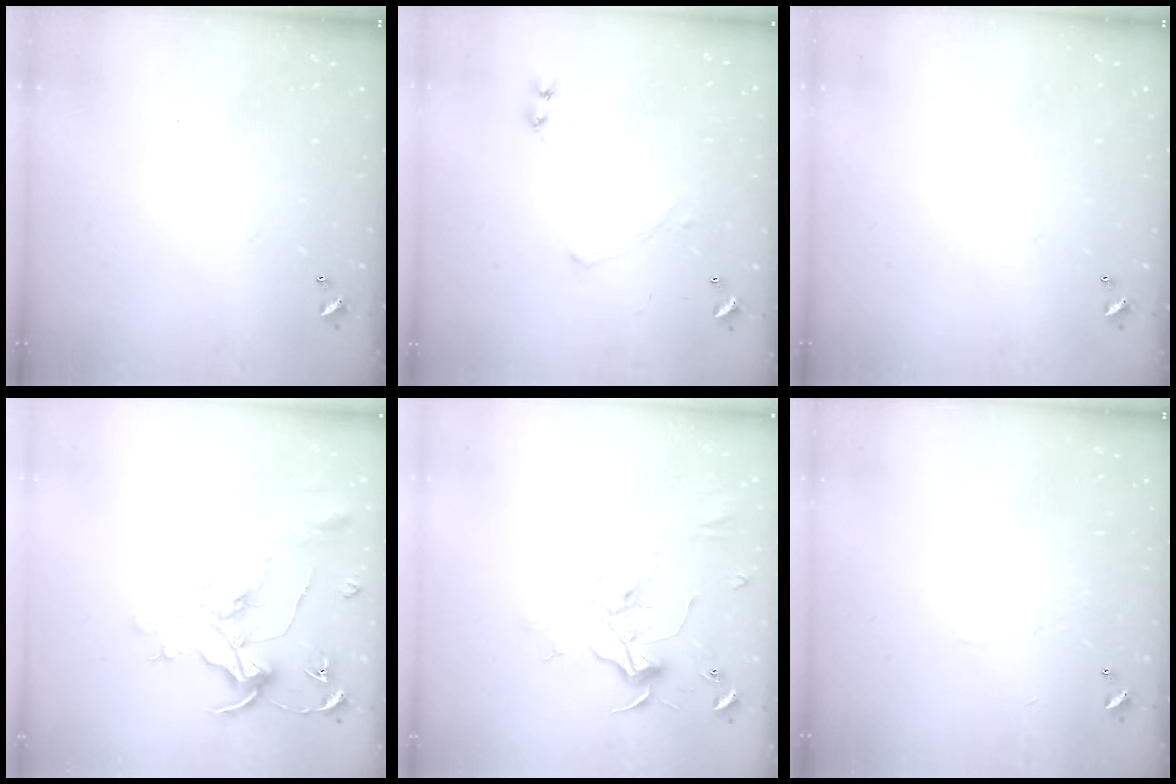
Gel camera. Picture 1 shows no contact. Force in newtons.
{"total": 0.0}
{"total": 0.0}
{"total": 1.6, "press": 1.4, "slide": 0.7}
{"total": 2.4, "press": 2.3, "slide": 0.8}
{"total": 2.0, "press": 1.9, "slide": 0.4}